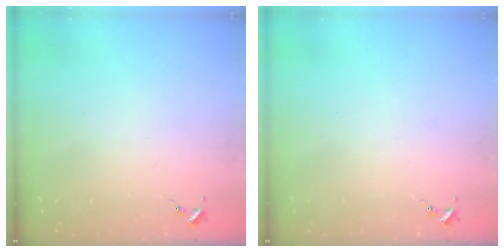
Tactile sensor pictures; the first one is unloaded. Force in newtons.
{"total": 0.0}